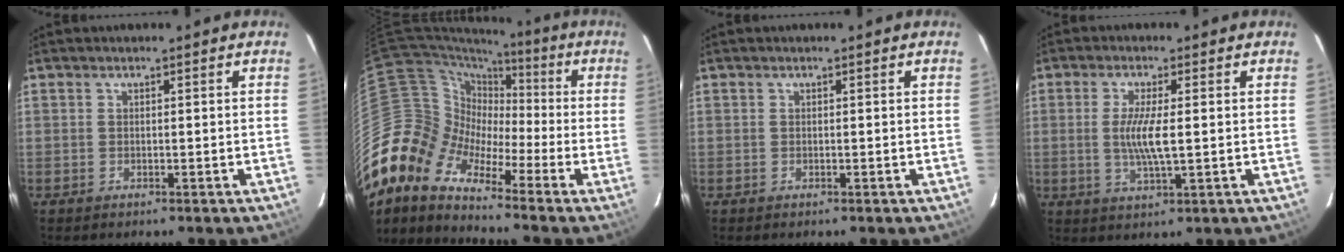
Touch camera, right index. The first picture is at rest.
{"total": 12.4, "force": [-7.4, 8.1, 5.7], "torque": [-0.105, 0.009, -0.171]}
{"total": 0.0}
{"total": 6.0, "force": [0.0, 0.8, 5.9], "torque": [-0.116, -0.007, 0.000]}